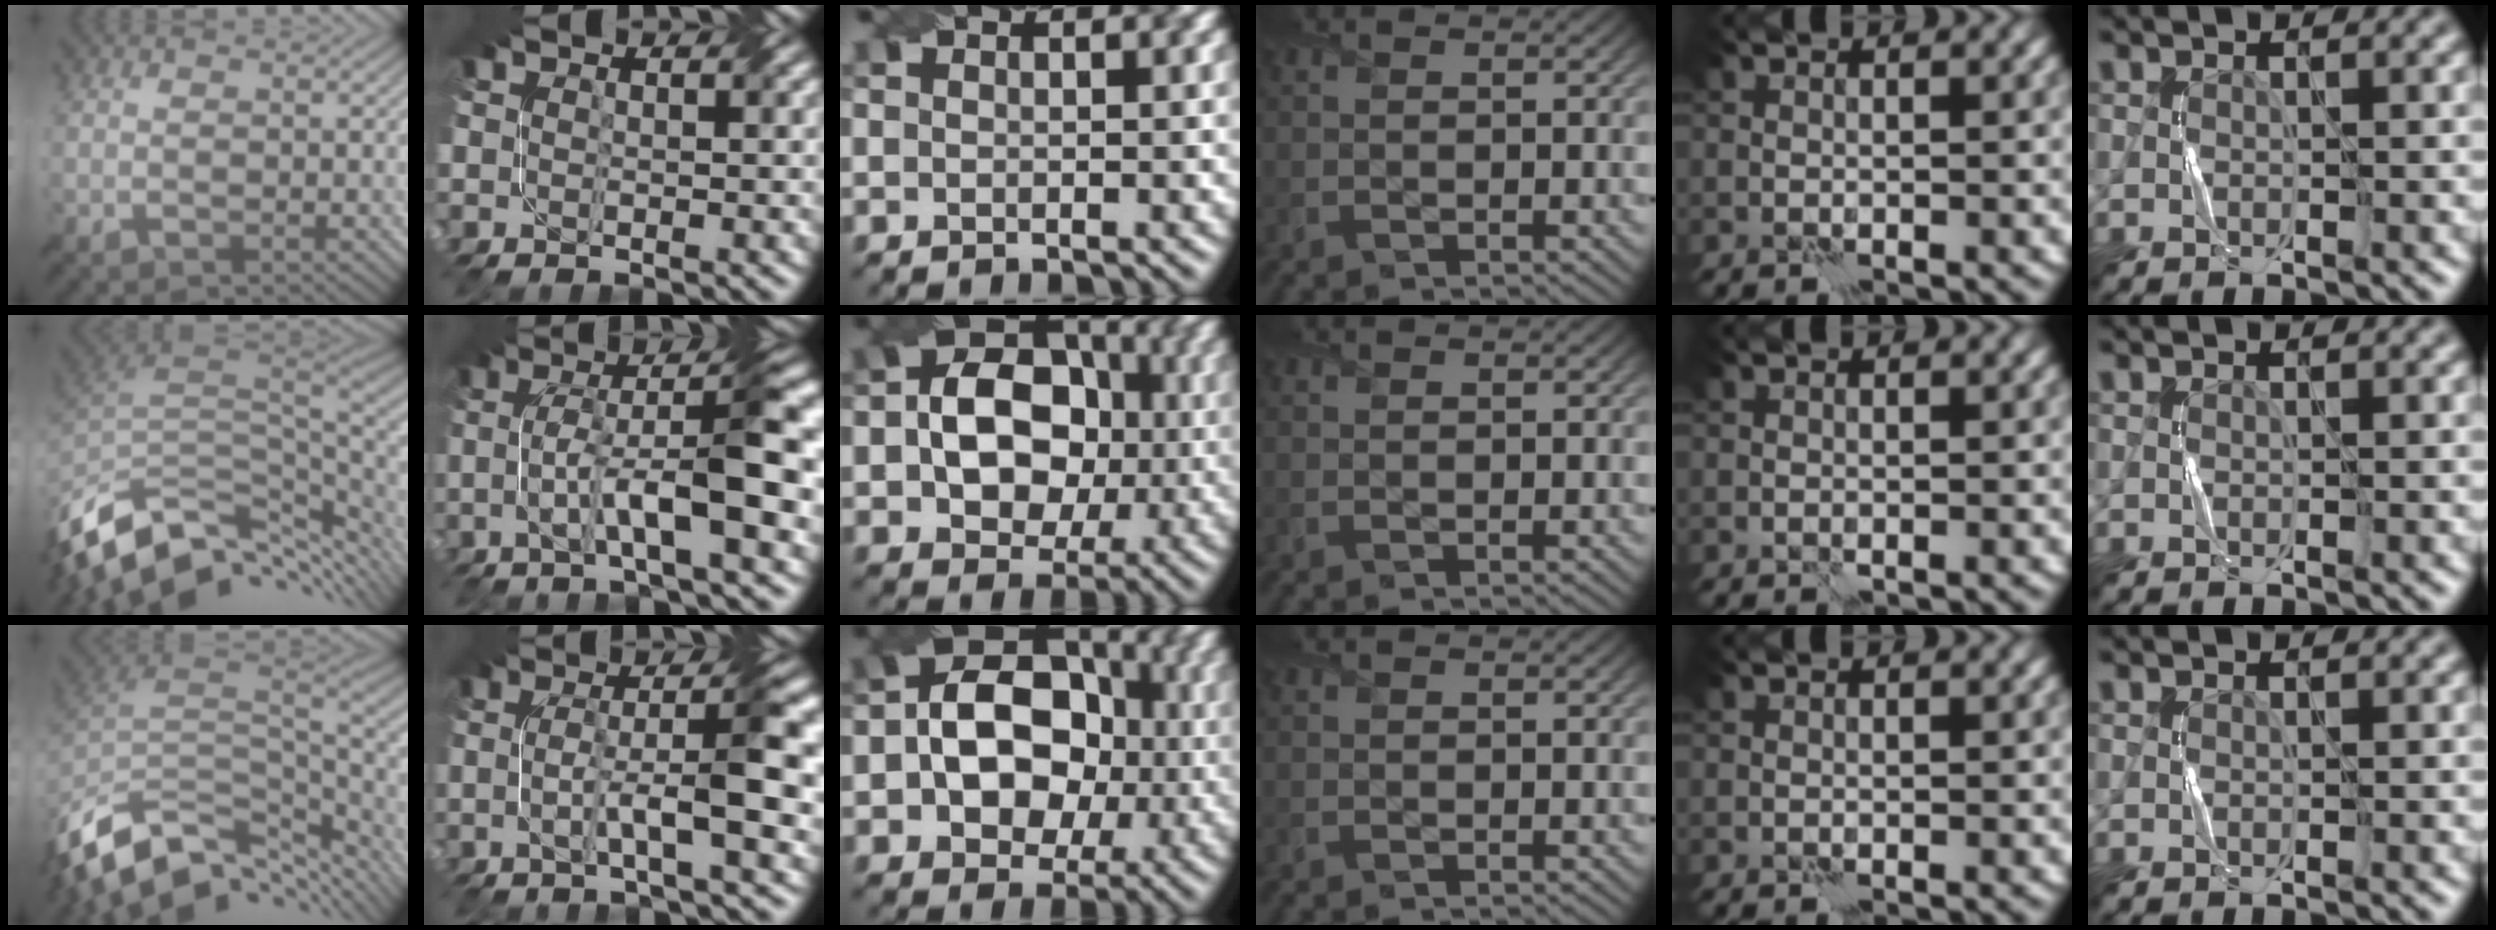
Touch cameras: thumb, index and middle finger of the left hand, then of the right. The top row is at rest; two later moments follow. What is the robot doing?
{"motion": "twist", "object": "screw"}